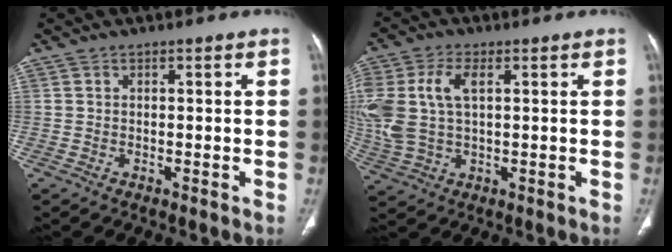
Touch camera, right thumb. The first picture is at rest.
{"total": 11.8, "force": [2.5, 6.6, 9.5], "torque": [-0.234, 0.015, 0.056]}